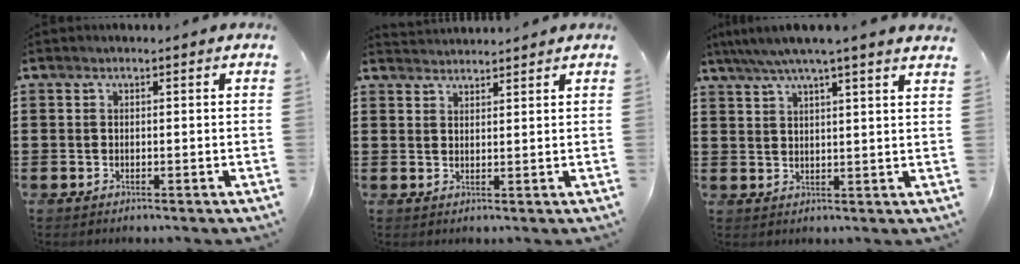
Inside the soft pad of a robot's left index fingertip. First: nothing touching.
{"total": 2.0, "force": [2.0, -0.1, -0.3], "torque": [-0.001, -0.002, 0.039]}
{"total": 4.8, "force": [3.9, -0.6, 2.7], "torque": [-0.065, -0.012, 0.067]}